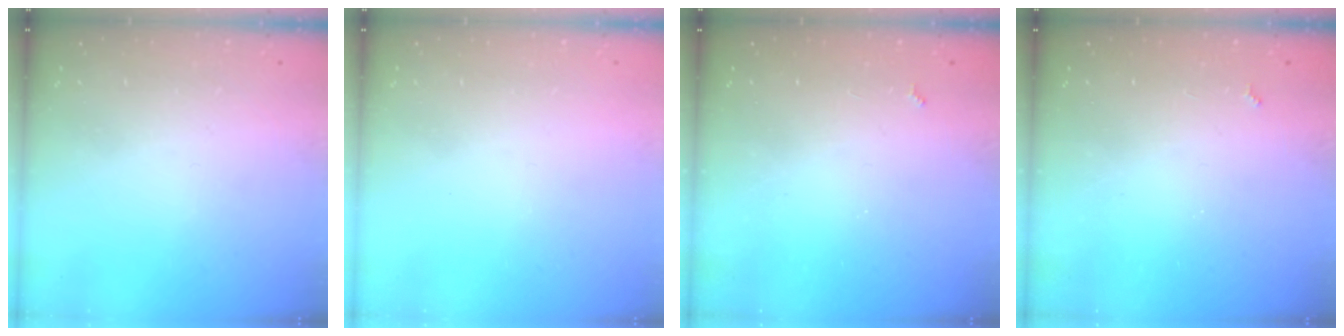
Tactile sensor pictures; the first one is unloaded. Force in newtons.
{"total": 0.0}
{"total": 2.5, "press": 2.5, "slide": 0.4}
{"total": 2.5, "press": 2.5, "slide": 0.4}